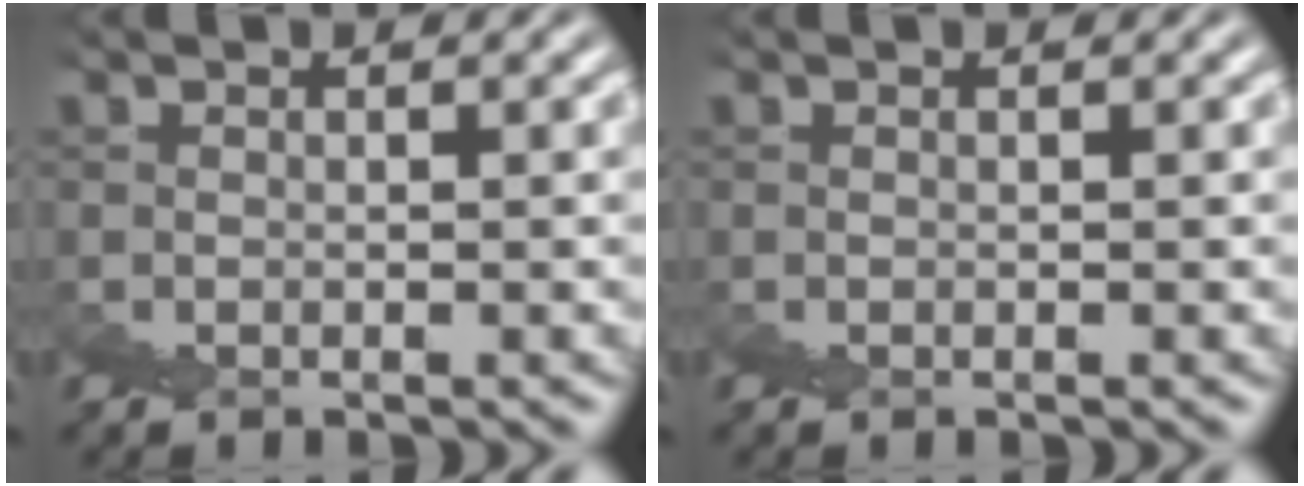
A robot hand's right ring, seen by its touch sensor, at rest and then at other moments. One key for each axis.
{"total": 0.0}